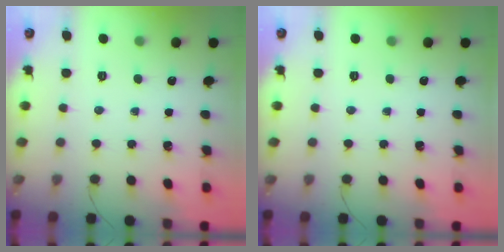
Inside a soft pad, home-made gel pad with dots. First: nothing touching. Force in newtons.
{"total": 0.0}